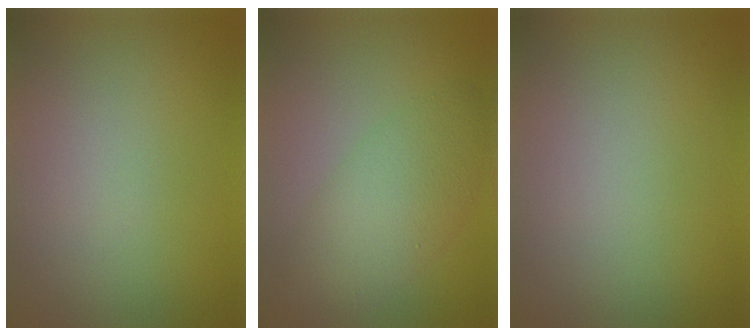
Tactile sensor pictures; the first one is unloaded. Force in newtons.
{"total": 5.5, "press": 5.5, "slide": 0.1}
{"total": 0.0}